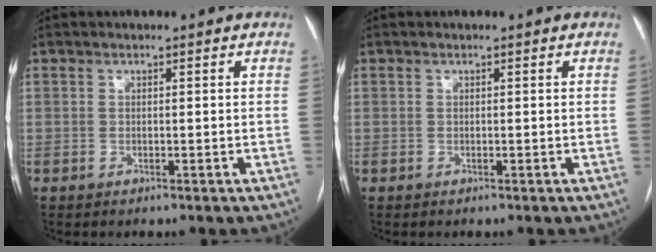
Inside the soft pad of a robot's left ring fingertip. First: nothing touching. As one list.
[{"total": 0.0}]